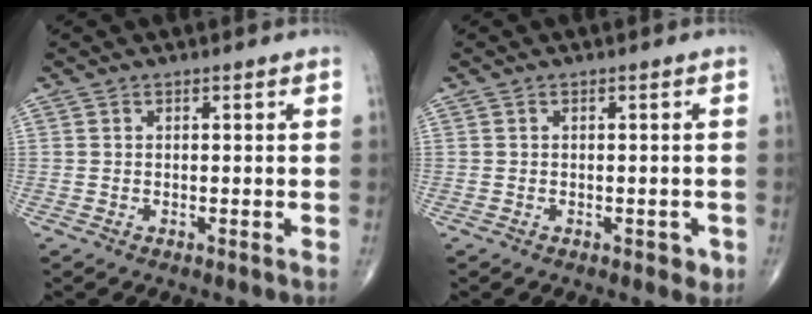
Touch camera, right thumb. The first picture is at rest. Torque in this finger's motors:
{"motor_torque": [-0.13, 0.00, -0.10, -0.08, -0.01]}